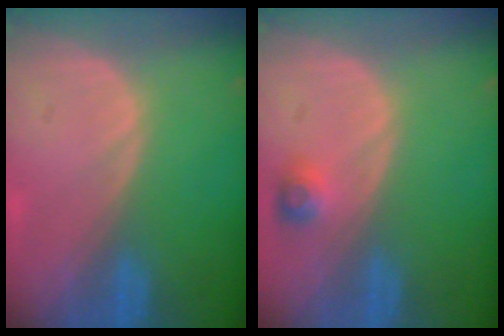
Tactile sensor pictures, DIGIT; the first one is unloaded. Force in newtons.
{"total": 2.3, "press": 2.2, "slide": 0.7}